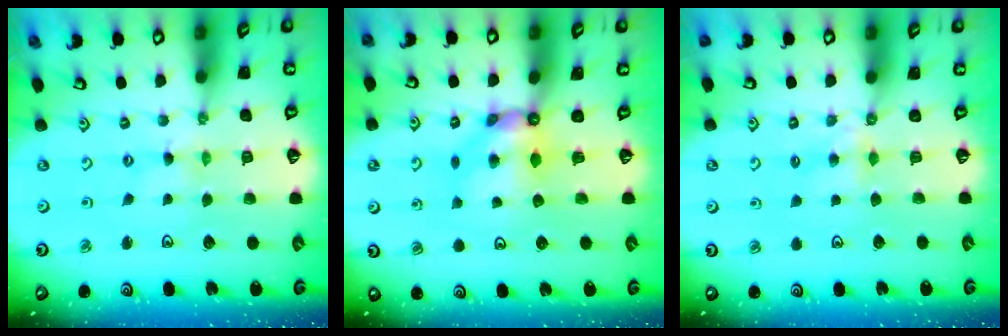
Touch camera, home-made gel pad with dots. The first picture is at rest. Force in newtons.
{"total": 6.2, "press": 6.2, "slide": 0.6}
{"total": 3.8, "press": 3.7, "slide": 0.4}